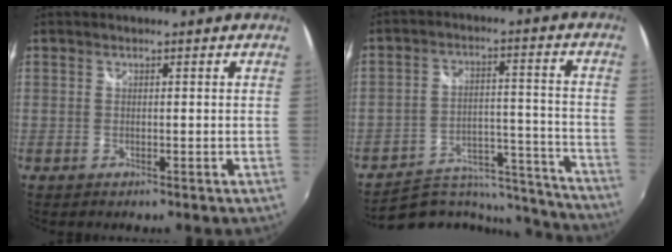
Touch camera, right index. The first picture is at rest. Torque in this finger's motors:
{"motor_torque": [-0.79, -0.81, -0.79, -0.21]}